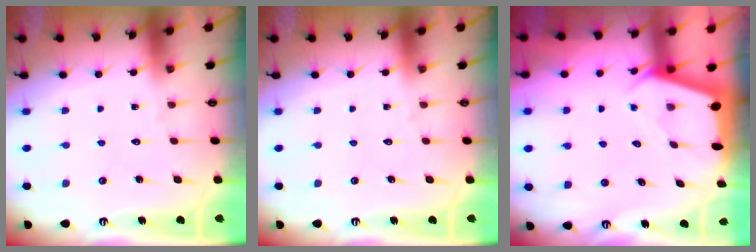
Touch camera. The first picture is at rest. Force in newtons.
{"total": 0.0}
{"total": 2.5, "press": 2.5, "slide": 0.3}